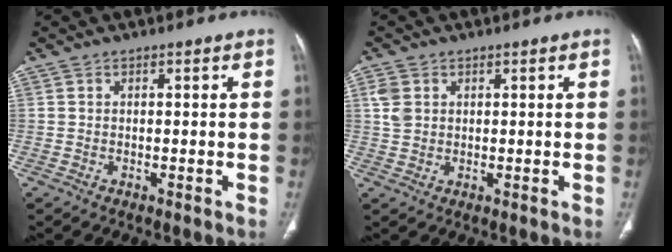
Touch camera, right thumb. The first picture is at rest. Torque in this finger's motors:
{"motor_torque": [-0.01, -0.18, 0.44, 0.36, 0.00]}